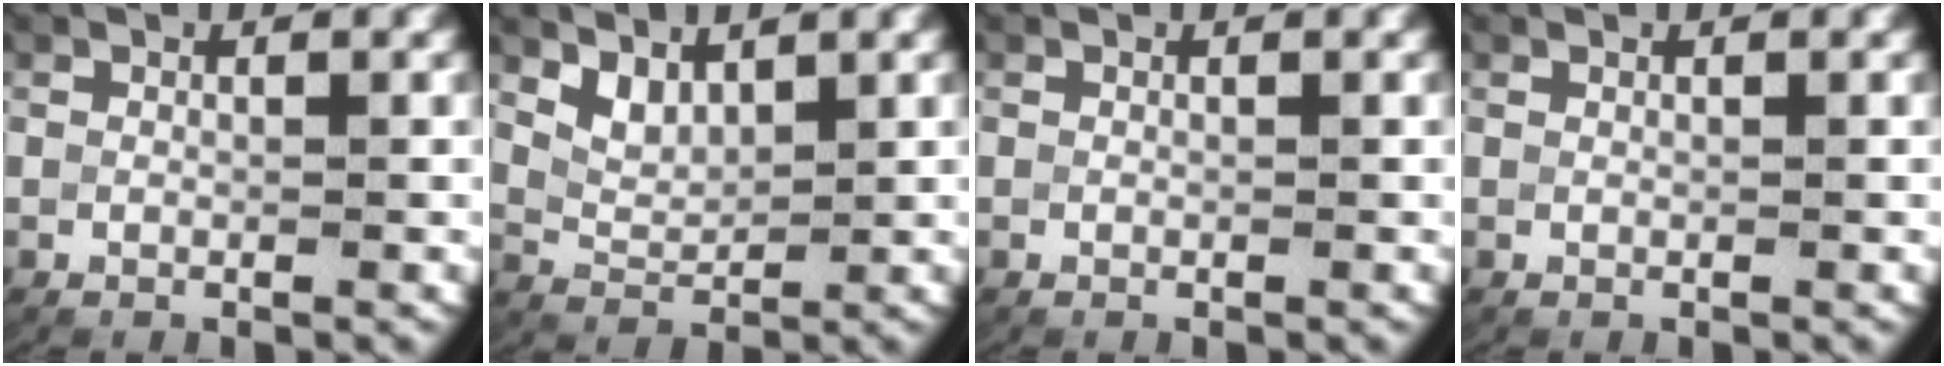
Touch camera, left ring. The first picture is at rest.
{"total": 2.5, "force": [1.6, 1.5, 1.2], "torque": [-0.038, -0.013, 0.036]}
{"total": 0.0}
{"total": 0.0}